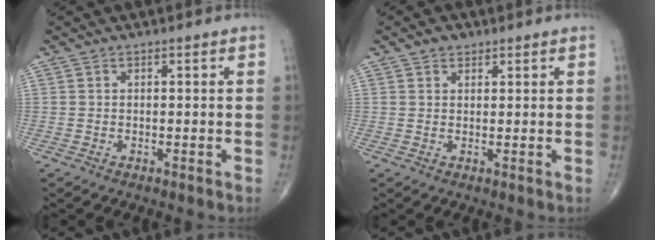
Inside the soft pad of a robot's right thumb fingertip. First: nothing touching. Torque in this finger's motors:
{"motor_torque": [-0.43, 0.08, 0.03, 0.11, -0.05]}